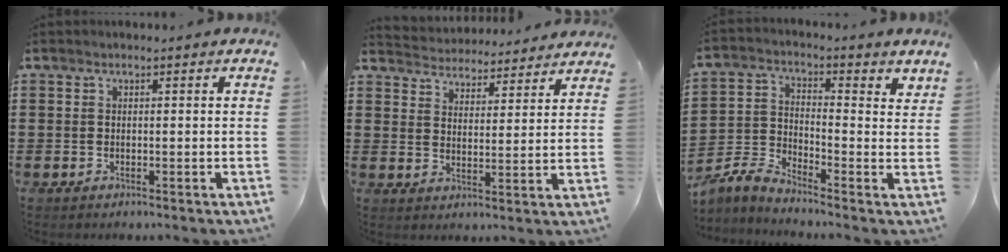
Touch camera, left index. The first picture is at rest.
{"total": 4.1, "force": [4.0, 0.1, -0.6], "torque": [-0.012, -0.030, 0.067]}
{"total": 3.2, "force": [-2.6, 0.8, 1.6], "torque": [-0.053, -0.012, -0.062]}